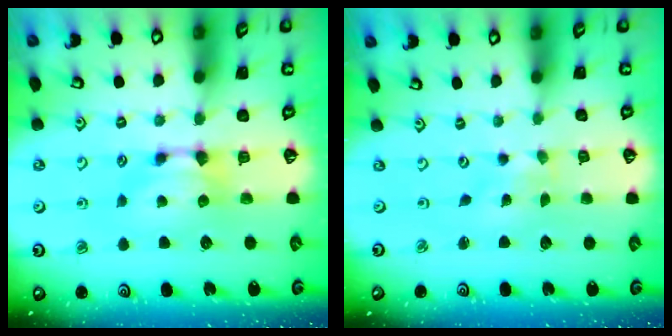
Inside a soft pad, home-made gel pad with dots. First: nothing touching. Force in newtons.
{"total": 5.9, "press": 5.8, "slide": 0.7}